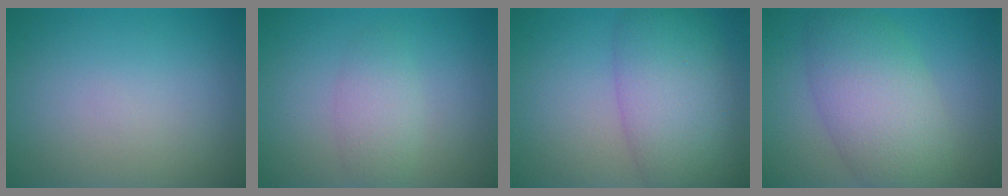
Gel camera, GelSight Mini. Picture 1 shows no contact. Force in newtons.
{"total": 2.4, "press": 2.4, "slide": 0.1}
{"total": 8.4, "press": 8.4, "slide": 0.2}
{"total": 7.3, "press": 7.3, "slide": 0.5}